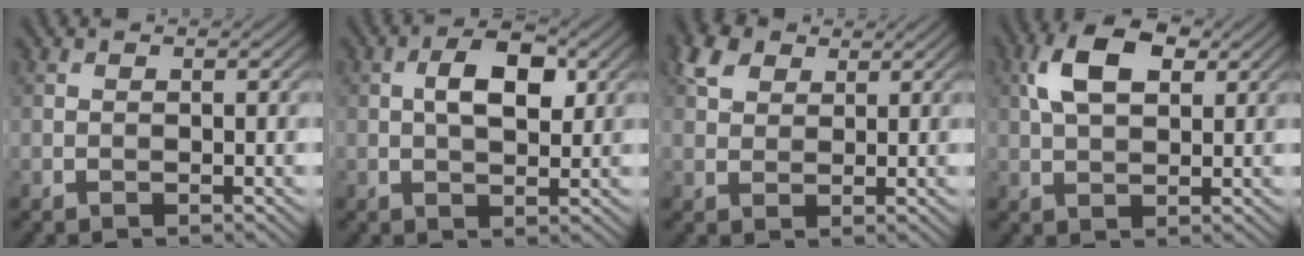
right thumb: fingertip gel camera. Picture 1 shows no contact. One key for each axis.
{"total": 5.5, "fx": 1.2, "fy": 2.8, "fz": 4.7, "tx": -0.083, "ty": 0.007, "tz": 0.018}
{"total": 4.5, "fx": 2.4, "fy": 3.1, "fz": 2.3, "tx": -0.056, "ty": 0.010, "tz": 0.047}
{"total": 7.6, "fx": 2.6, "fy": 4.2, "fz": 5.7, "tx": -0.119, "ty": 0.013, "tz": 0.042}